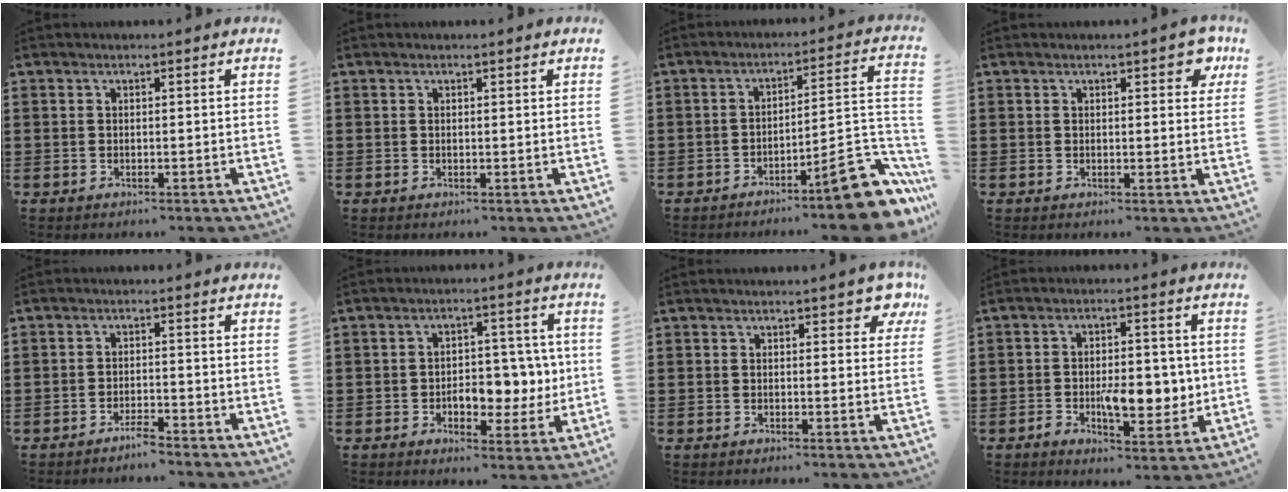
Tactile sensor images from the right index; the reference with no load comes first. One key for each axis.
{"total": 0.0}
{"total": 11.7, "fx": -8.0, "fy": 2.0, "fz": 8.3, "tx": -0.100, "ty": 0.018, "tz": -0.141}
{"total": 3.0, "fx": 1.5, "fy": 1.3, "fz": 2.2, "tx": -0.017, "ty": -0.001, "tz": 0.017}
{"total": 2.0, "fx": -1.9, "fy": 0.1, "fz": 0.6, "tx": -0.014, "ty": 0.001, "tz": -0.037}
{"total": 7.5, "fx": -1.0, "fy": 5.0, "fz": 5.5, "tx": -0.074, "ty": 0.004, "tz": -0.024}
{"total": 2.8, "fx": 1.9, "fy": 1.2, "fz": 1.7, "tx": -0.008, "ty": -0.002, "tz": 0.026}
{"total": 8.5, "fx": -1.6, "fy": 4.3, "fz": 7.2, "tx": -0.103, "ty": 0.002, "tz": -0.031}